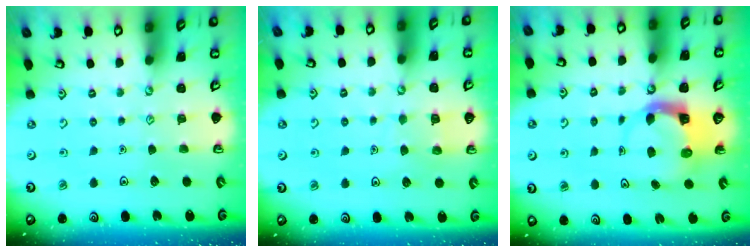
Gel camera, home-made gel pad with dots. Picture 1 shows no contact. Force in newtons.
{"total": 4.5, "press": 4.5, "slide": 0.4}
{"total": 5.0, "press": 4.9, "slide": 0.9}